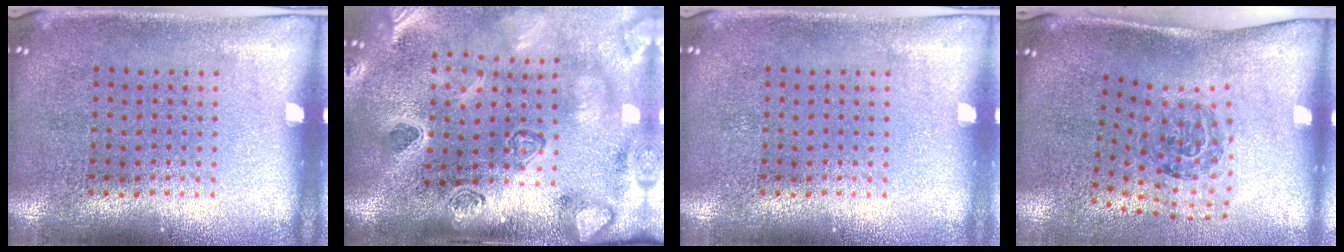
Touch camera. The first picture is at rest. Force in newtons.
{"total": 4.3, "press": 3.3, "slide": 2.8}
{"total": 0.0}
{"total": 1.8, "press": 1.2, "slide": 1.4}